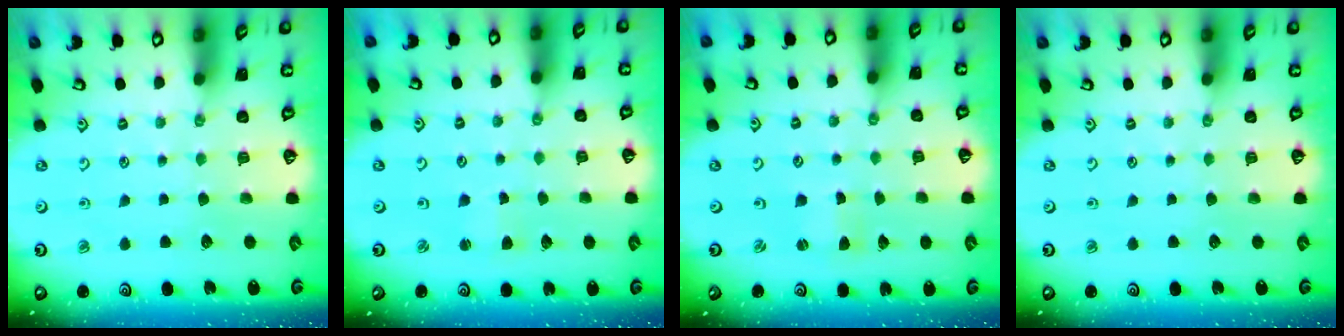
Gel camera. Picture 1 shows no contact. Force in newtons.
{"total": 2.0, "press": 2.0, "slide": 0.3}
{"total": 0.9, "press": 0.8, "slide": 0.2}
{"total": 0.0}